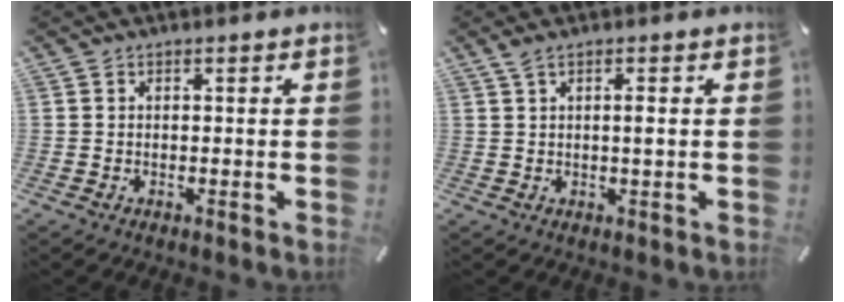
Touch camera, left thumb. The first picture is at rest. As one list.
[{"total": 2.5, "force": [0.5, 0.1, 2.4], "torque": [-0.050, -0.002, 0.007]}]